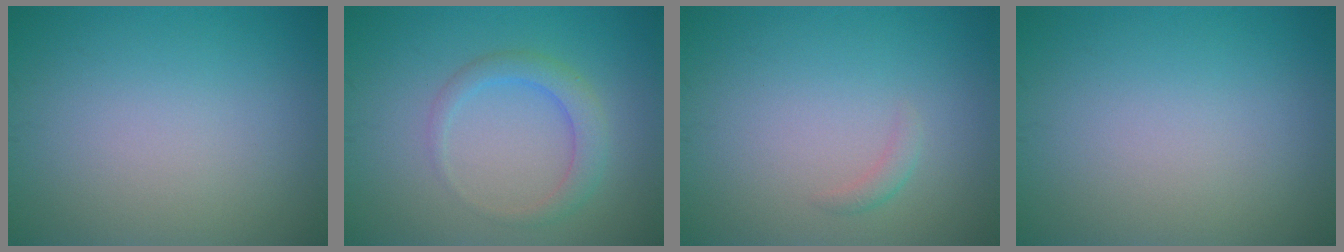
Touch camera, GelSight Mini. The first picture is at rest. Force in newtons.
{"total": 2.6, "press": 2.6, "slide": 0.1}
{"total": 0.9, "press": 0.9, "slide": 0.0}
{"total": 0.0}